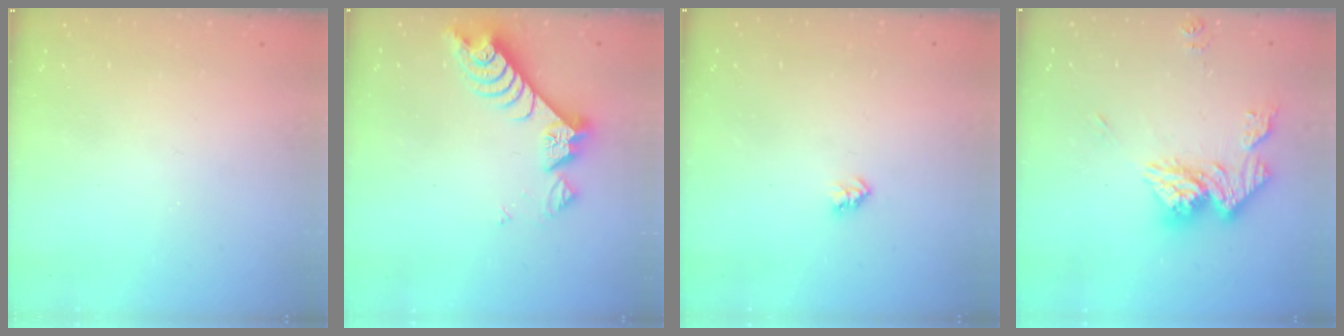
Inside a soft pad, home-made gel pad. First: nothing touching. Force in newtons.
{"total": 8.5, "press": 8.4, "slide": 0.8}
{"total": 2.6, "press": 2.6, "slide": 0.4}
{"total": 14.8, "press": 14.7, "slide": 1.6}